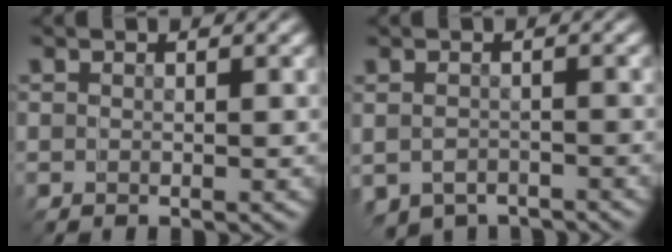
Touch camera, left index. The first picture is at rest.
{"total": 1.5, "force": [-1.1, -0.6, -0.9], "torque": [0.001, -0.009, -0.012]}